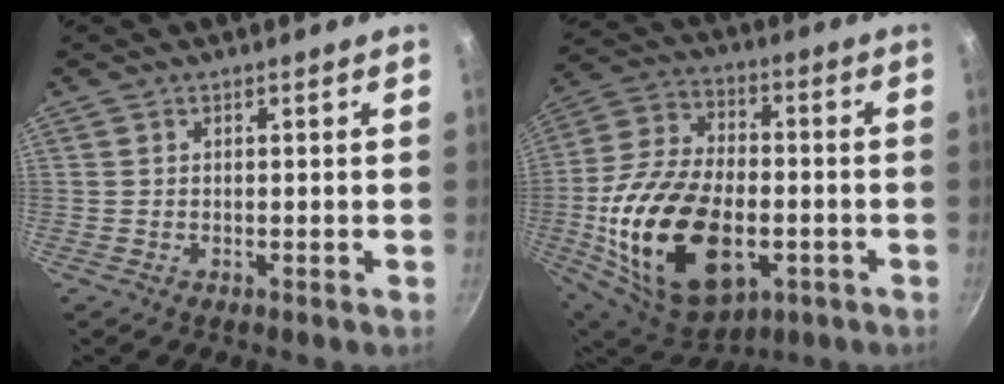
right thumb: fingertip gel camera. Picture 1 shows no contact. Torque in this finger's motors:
{"motor_torque": [-0.25, 1.77, 2.07, -0.71, 0.62]}